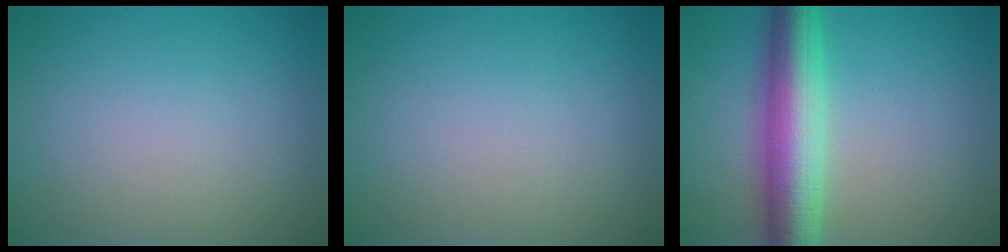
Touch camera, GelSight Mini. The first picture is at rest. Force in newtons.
{"total": 0.0}
{"total": 7.9, "press": 7.8, "slide": 0.2}